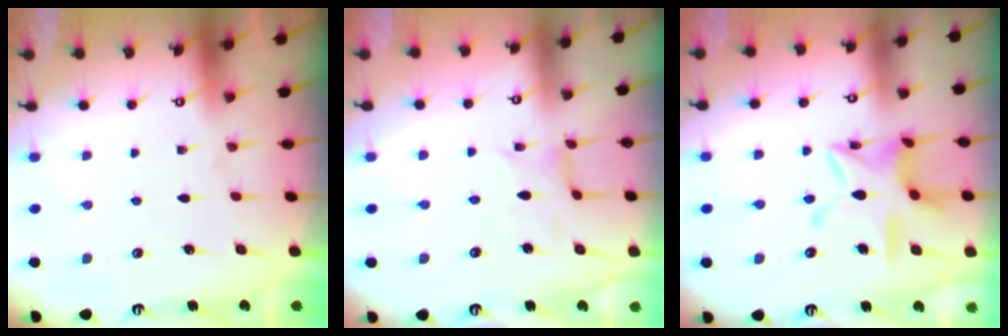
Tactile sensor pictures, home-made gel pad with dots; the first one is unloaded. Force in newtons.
{"total": 0.8, "press": 0.7, "slide": 0.2}
{"total": 12.1, "press": 12.1, "slide": 0.8}